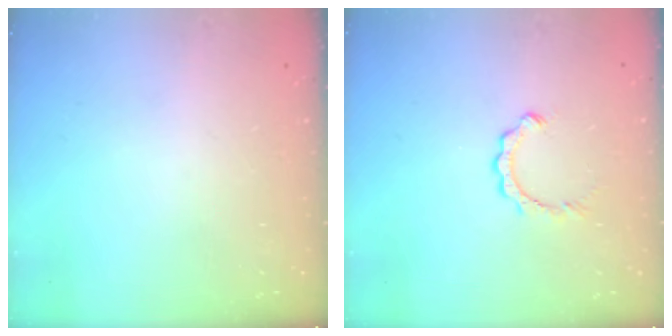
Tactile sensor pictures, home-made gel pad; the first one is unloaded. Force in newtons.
{"total": 2.8, "press": 2.8, "slide": 0.3}